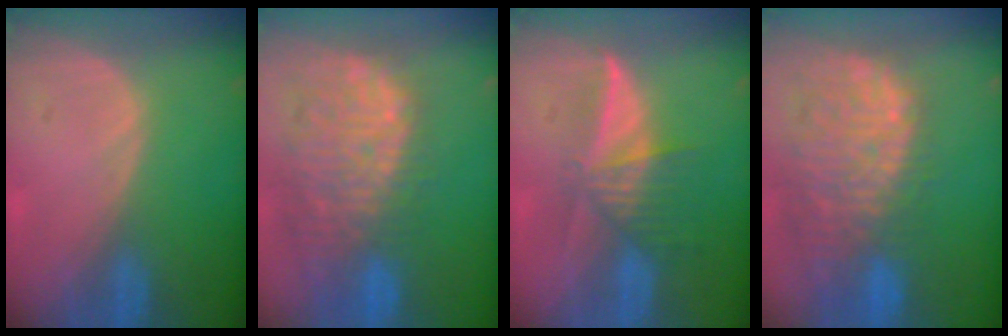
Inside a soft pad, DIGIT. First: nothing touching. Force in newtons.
{"total": 13.1, "press": 11.2, "slide": 6.8}
{"total": 6.0, "press": 5.7, "slide": 1.9}
{"total": 13.8, "press": 11.6, "slide": 7.5}